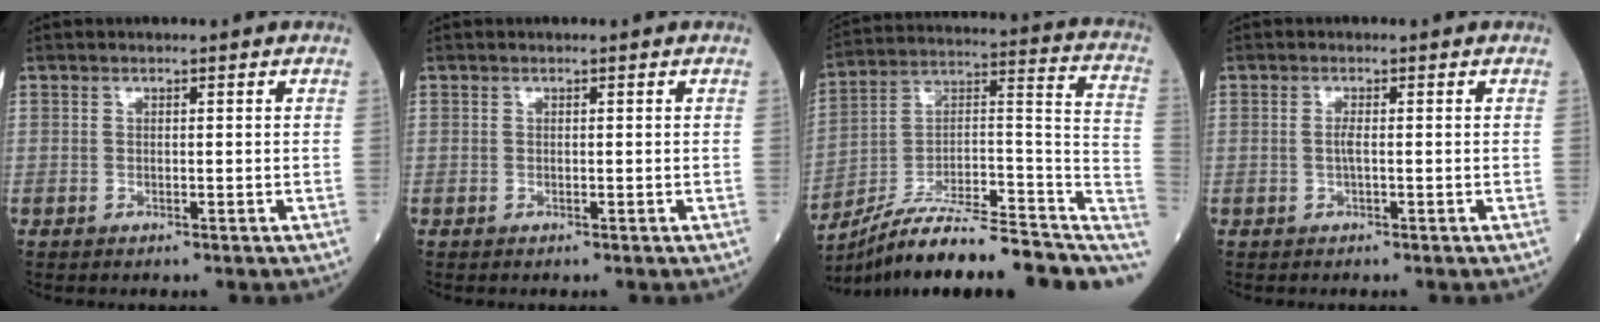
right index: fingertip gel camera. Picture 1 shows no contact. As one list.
[{"total": 0.0}, {"total": 22.3, "force": [-18.0, 4.6, 12.4], "torque": [-0.141, 0.036, -0.284]}, {"total": 1.1, "force": [-0.1, 0.1, 1.1], "torque": [-0.026, 0.000, -0.003]}]